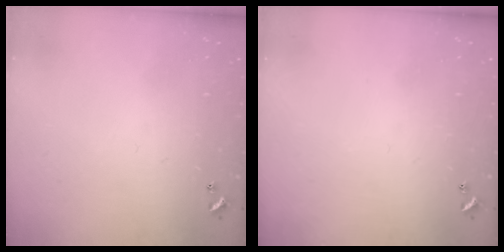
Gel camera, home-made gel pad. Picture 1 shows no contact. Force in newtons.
{"total": 0.0}